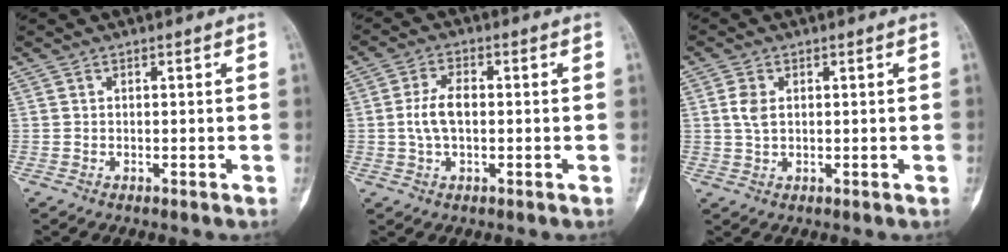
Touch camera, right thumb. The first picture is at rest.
{"total": 5.7, "force": [-0.2, 3.0, 4.8], "torque": [-0.100, 0.013, -0.006]}
{"total": 3.3, "force": [0.7, 2.2, 2.4], "torque": [-0.047, 0.002, 0.015]}